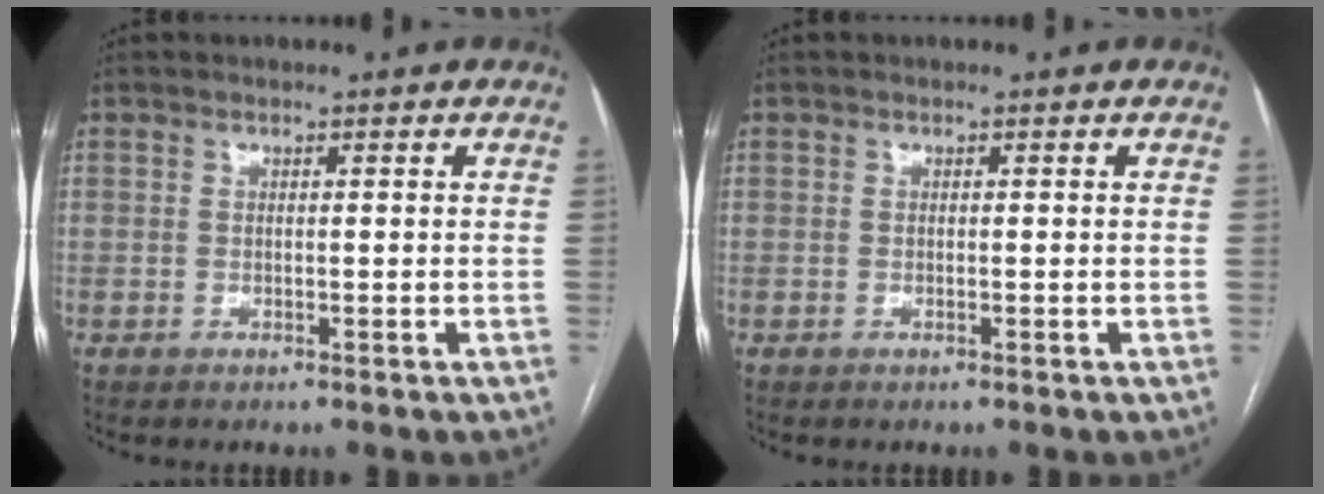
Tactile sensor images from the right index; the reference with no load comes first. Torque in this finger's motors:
{"motor_torque": [0.07, 0.01, 0.03, 0.00]}